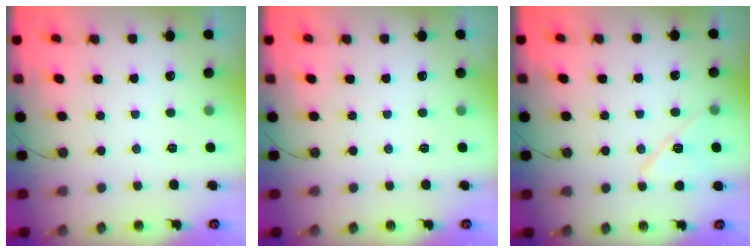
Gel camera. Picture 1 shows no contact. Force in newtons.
{"total": 0.0}
{"total": 9.9, "press": 9.9, "slide": 0.5}